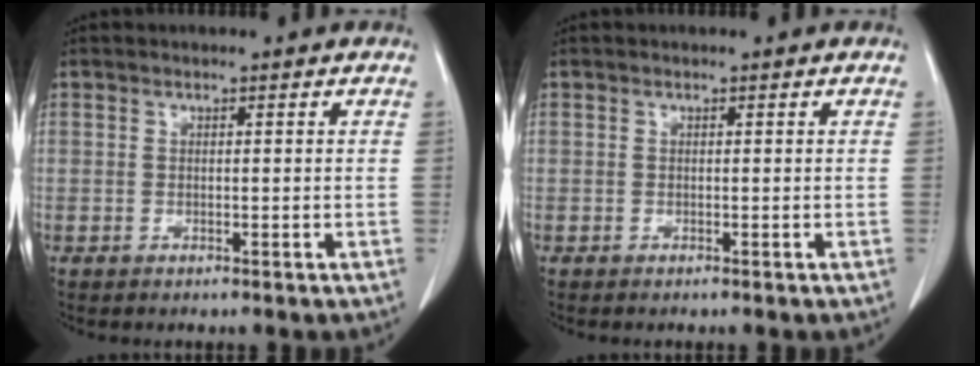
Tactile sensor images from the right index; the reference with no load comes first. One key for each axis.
{"total": 0.0}